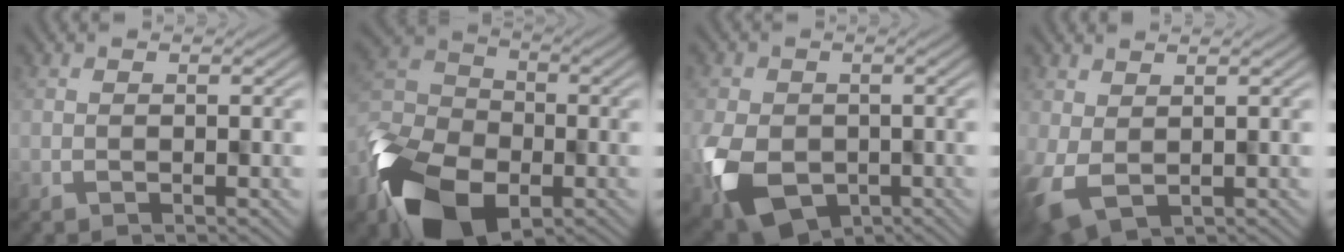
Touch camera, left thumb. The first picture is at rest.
{"total": 13.9, "force": [-7.2, 8.8, 8.0], "torque": [-0.214, -0.046, -0.141]}
{"total": 9.4, "force": [-2.8, 6.9, 5.7], "torque": [-0.136, -0.034, -0.043]}
{"total": 5.1, "force": [-1.4, 3.0, 3.9], "torque": [-0.088, -0.025, -0.016]}